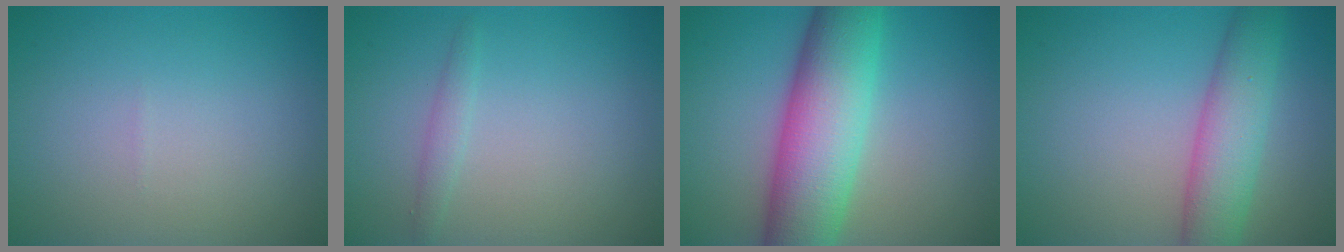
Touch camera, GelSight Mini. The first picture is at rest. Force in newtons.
{"total": 1.1, "press": 1.1, "slide": 0.0}
{"total": 10.4, "press": 10.4, "slide": 0.3}
{"total": 5.5, "press": 5.5, "slide": 0.1}